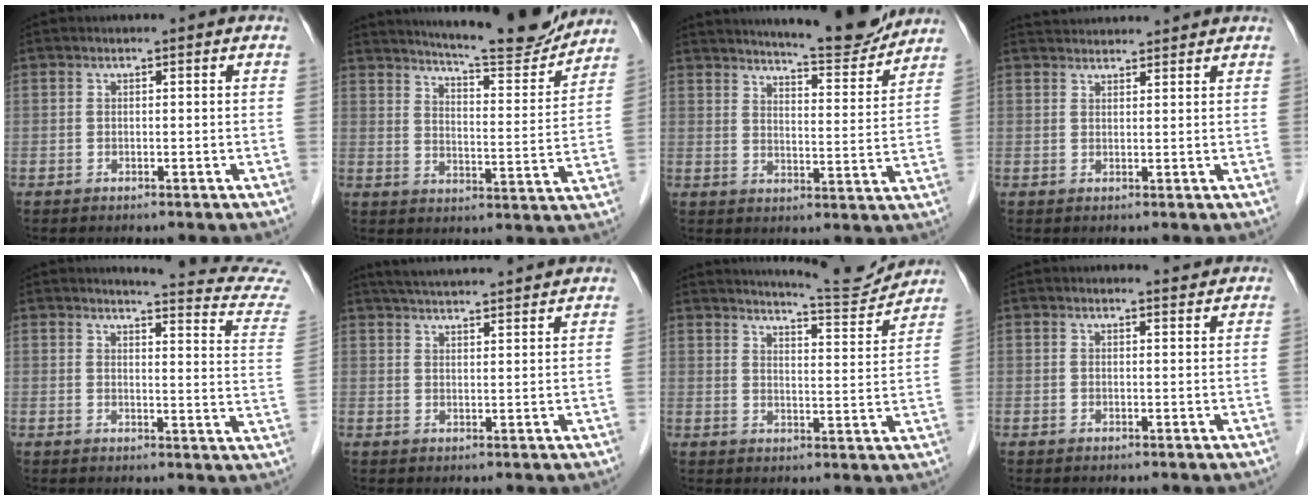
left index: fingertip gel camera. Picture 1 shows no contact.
{"total": 15.4, "force": [14.4, 1.1, 5.5], "torque": [-0.086, -0.027, 0.194]}
{"total": 11.8, "force": [11.1, 0.9, 4.0], "torque": [-0.059, -0.014, 0.149]}
{"total": 6.5, "force": [6.4, 0.7, 1.1], "torque": [-0.019, 0.037, 0.089]}
{"total": 13.9, "force": [13.6, -0.7, 2.8], "torque": [-0.021, -0.102, 0.126]}
{"total": 12.8, "force": [11.9, 0.8, 4.8], "torque": [-0.085, 0.031, 0.167]}
{"total": 10.6, "force": [10.4, -0.1, 1.9], "torque": [-0.032, -0.013, 0.139]}
{"total": 1.7, "force": [1.7, 0.1, 0.0], "torque": [-0.009, -0.006, 0.021]}